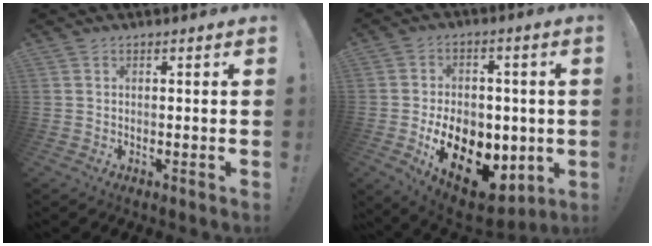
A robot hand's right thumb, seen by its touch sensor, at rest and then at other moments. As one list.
[{"total": 17.2, "force": [-4.6, 11.9, 11.5], "torque": [-0.167, 0.018, -0.061]}]